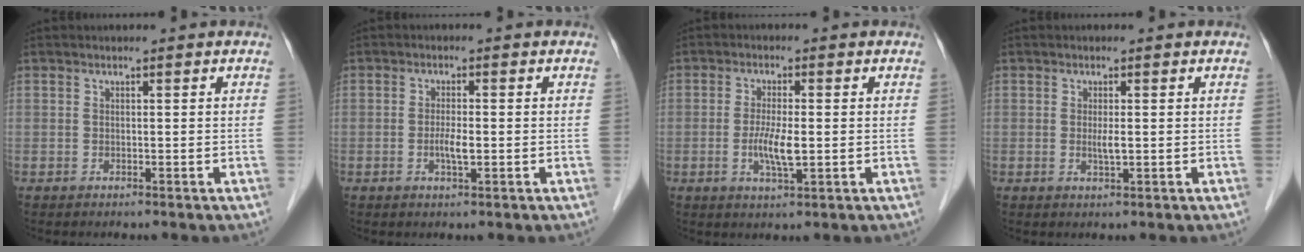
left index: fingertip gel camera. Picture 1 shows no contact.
{"total": 2.5, "force": [-0.6, 0.5, 2.4], "torque": [-0.050, -0.003, -0.011]}
{"total": 4.7, "force": [-0.7, 0.8, 4.6], "torque": [-0.096, -0.010, -0.013]}
{"total": 1.4, "force": [-0.1, 0.2, 1.4], "torque": [-0.030, -0.004, -0.001]}